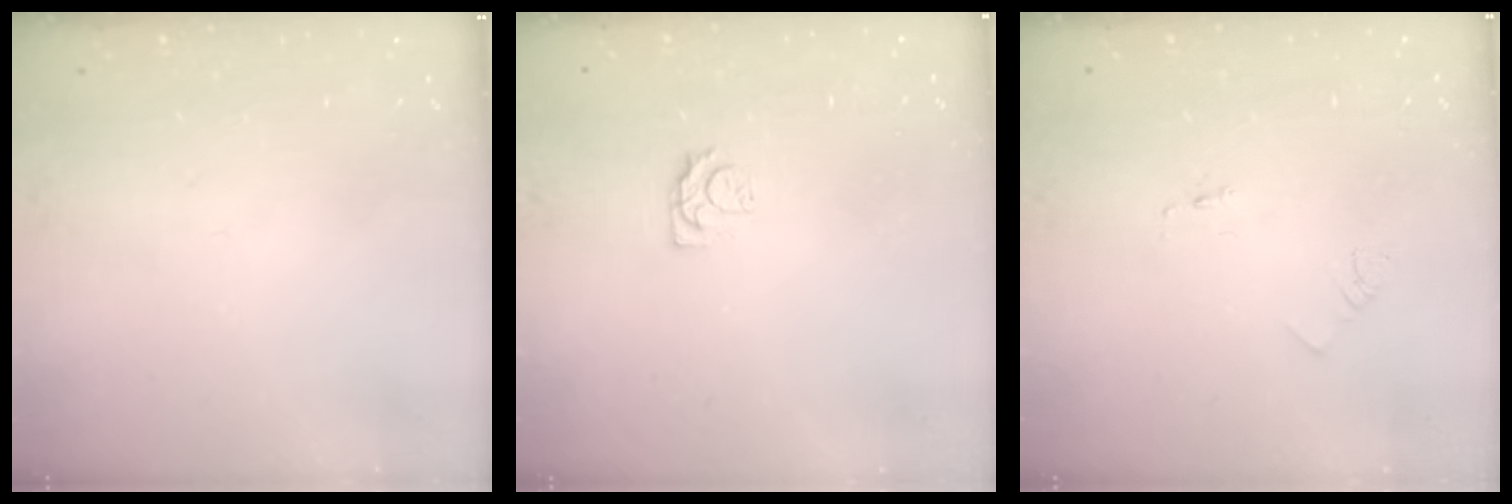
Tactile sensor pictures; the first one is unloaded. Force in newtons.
{"total": 3.9, "press": 3.9, "slide": 0.5}
{"total": 1.6, "press": 1.6, "slide": 0.1}